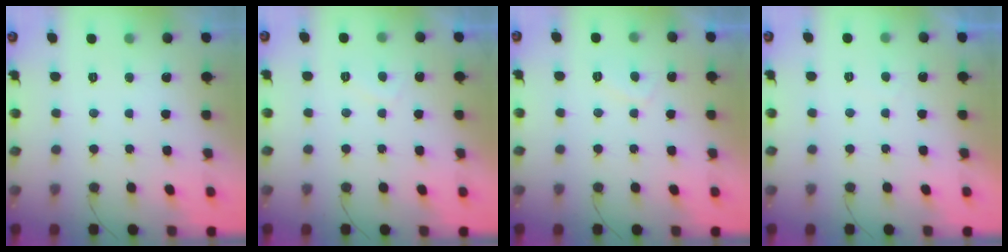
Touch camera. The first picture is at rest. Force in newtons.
{"total": 1.8, "press": 1.6, "slide": 0.8}
{"total": 2.2, "press": 2.1, "slide": 0.8}
{"total": 1.4, "press": 1.1, "slide": 0.8}